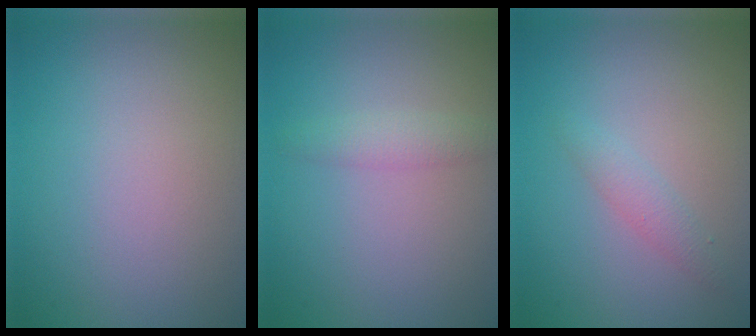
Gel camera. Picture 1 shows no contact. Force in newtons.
{"total": 1.6, "press": 1.6, "slide": 0.1}
{"total": 1.4, "press": 1.4, "slide": 0.1}